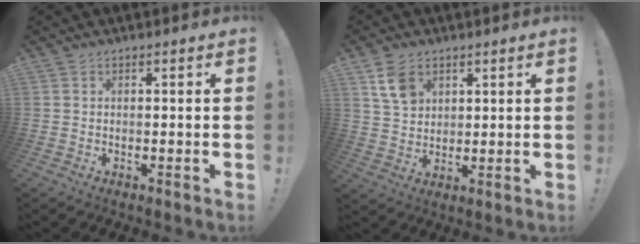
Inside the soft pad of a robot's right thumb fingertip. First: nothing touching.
{"total": 8.0, "force": [4.1, 5.7, 3.8], "torque": [-0.061, -0.012, 0.082]}